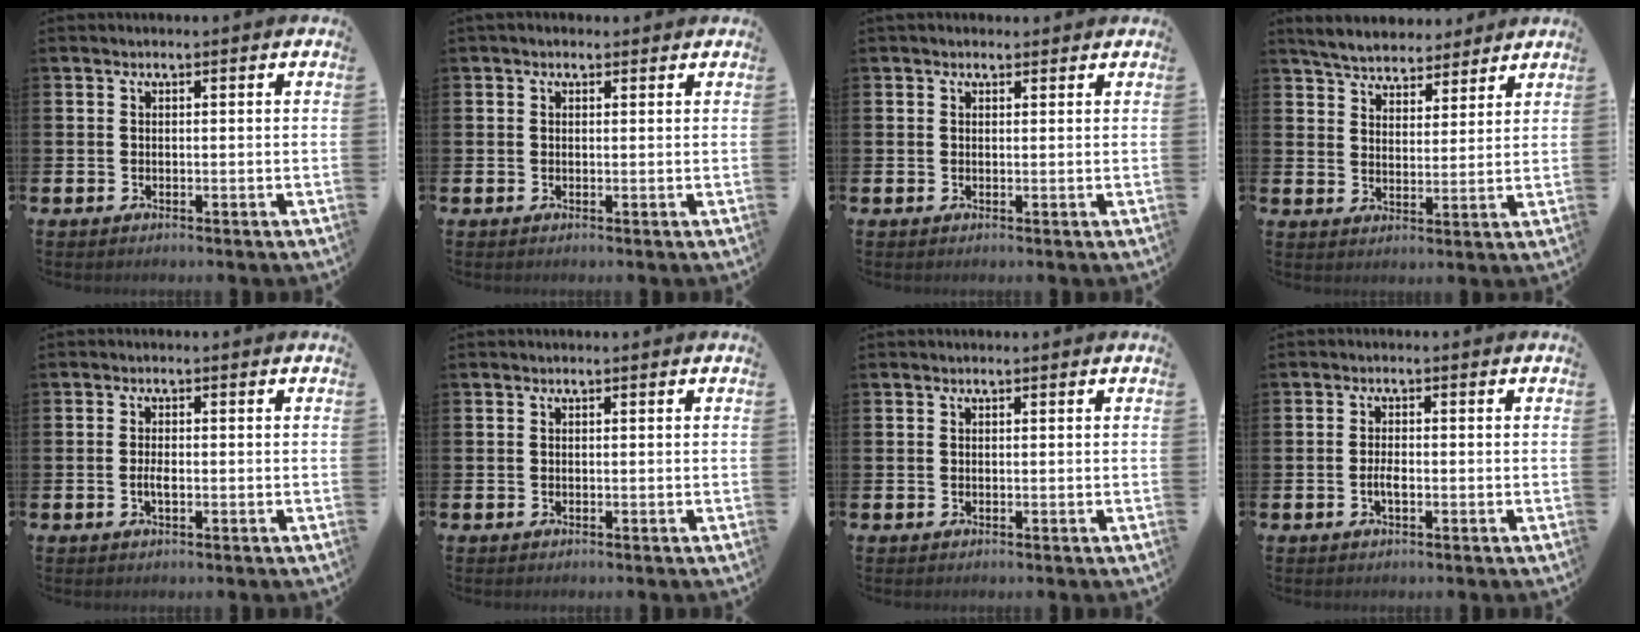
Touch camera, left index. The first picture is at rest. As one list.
[{"total": 0.8, "force": [0.5, 0.5, 0.3], "torque": [0.004, 0.003, 0.006]}, {"total": 1.0, "force": [0.8, 0.5, 0.1], "torque": [0.007, 0.002, 0.013]}, {"total": 5.5, "force": [5.3, 1.3, 0.3], "torque": [-0.022, -0.026, 0.094]}, {"total": 1.7, "force": [-0.4, 0.6, 1.5], "torque": [-0.024, -0.001, -0.008]}, {"total": 0.0}, {"total": 0.0}, {"total": 2.0, "force": [-0.6, 0.8, 1.7], "torque": [-0.029, 0.001, -0.012]}]